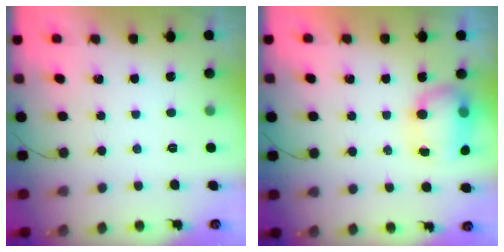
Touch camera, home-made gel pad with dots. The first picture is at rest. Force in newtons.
{"total": 11.9, "press": 9.7, "slide": 6.8}